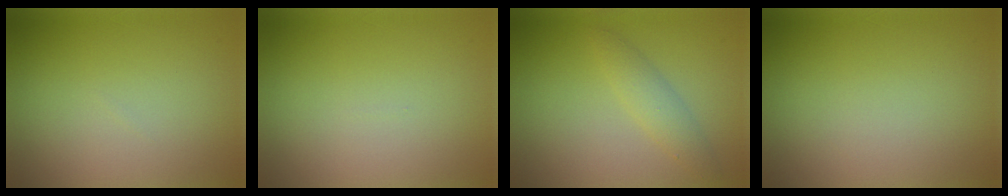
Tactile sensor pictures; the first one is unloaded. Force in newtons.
{"total": 0.0}
{"total": 2.1, "press": 2.1, "slide": 0.1}
{"total": 0.0}